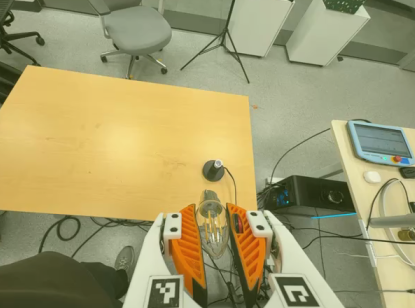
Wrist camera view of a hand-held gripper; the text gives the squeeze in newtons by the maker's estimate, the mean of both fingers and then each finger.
{"total": 12.4, "left": 12.7, "right": 12.1}